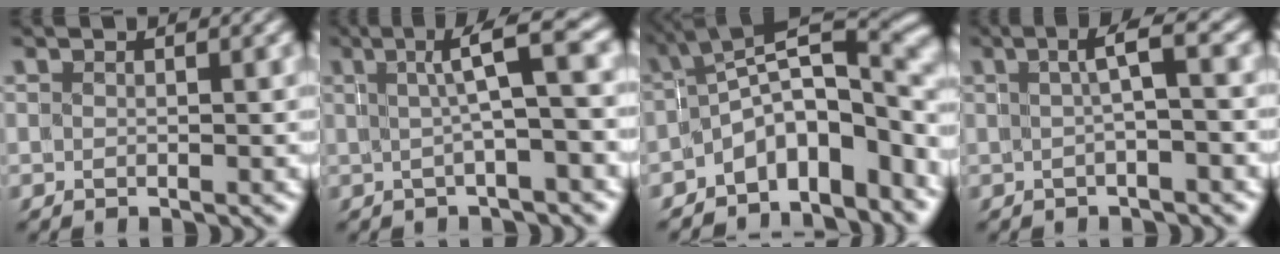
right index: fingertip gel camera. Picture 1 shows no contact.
{"total": 3.6, "force": [0.5, -0.5, 3.5], "torque": [-0.039, 0.017, 0.008]}
{"total": 11.5, "force": [-2.2, 6.4, 9.3], "torque": [-0.129, -0.014, -0.034]}
{"total": 2.1, "force": [0.0, -0.2, 2.1], "torque": [-0.023, 0.008, 0.003]}